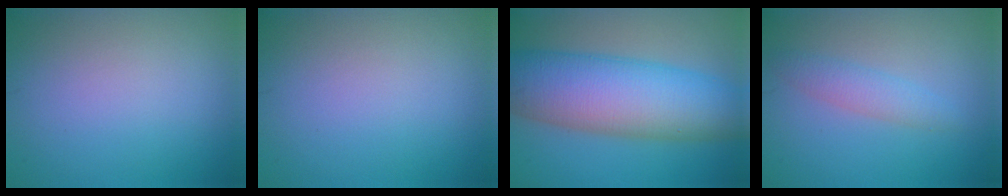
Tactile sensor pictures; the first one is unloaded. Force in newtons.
{"total": 0.0}
{"total": 11.6, "press": 11.6, "slide": 0.1}
{"total": 2.1, "press": 2.1, "slide": 0.1}